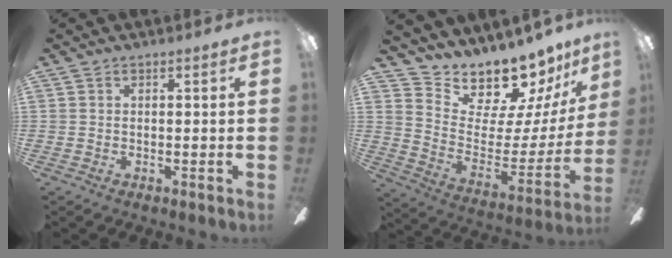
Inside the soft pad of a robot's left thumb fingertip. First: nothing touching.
{"total": 14.5, "force": [13.8, 4.0, 2.4], "torque": [-0.050, -0.136, 0.238]}